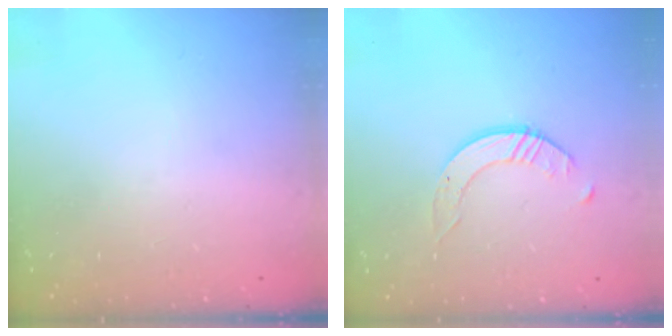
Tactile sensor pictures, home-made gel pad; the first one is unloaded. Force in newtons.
{"total": 1.6, "press": 1.6, "slide": 0.2}